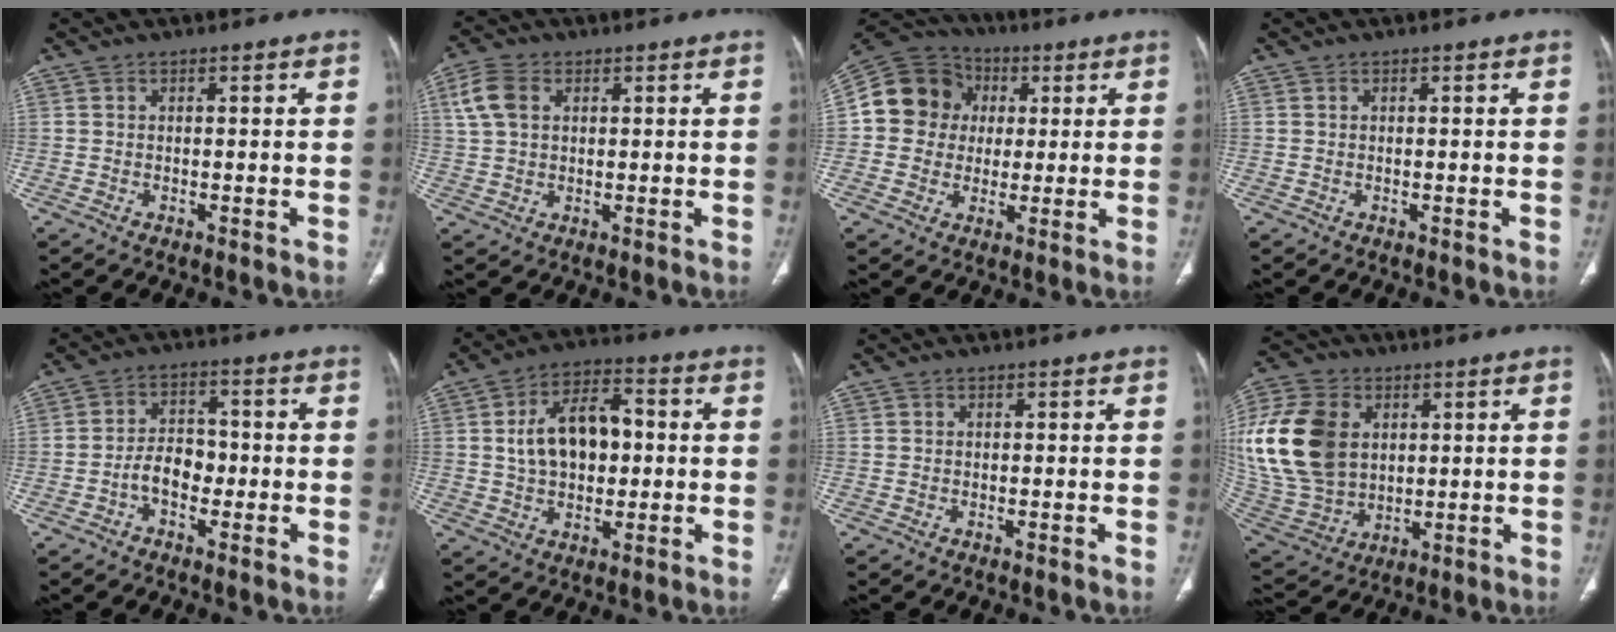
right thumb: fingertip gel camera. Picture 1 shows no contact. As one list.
[{"total": 6.4, "force": [1.9, 4.4, 4.2], "torque": [-0.092, 0.010, 0.039]}, {"total": 13.2, "force": [1.8, 12.2, 4.8], "torque": [-0.068, 0.021, 0.023]}, {"total": 0.0}, {"total": 5.7, "force": [-1.9, 3.7, 3.8], "torque": [-0.049, 0.027, -0.042]}, {"total": 12.7, "force": [1.1, 8.0, 9.8], "torque": [-0.144, 0.022, 0.016]}, {"total": 0.0}, {"total": 23.7, "force": [4.6, 17.4, 15.4], "torque": [-0.330, -0.003, 0.103]}]